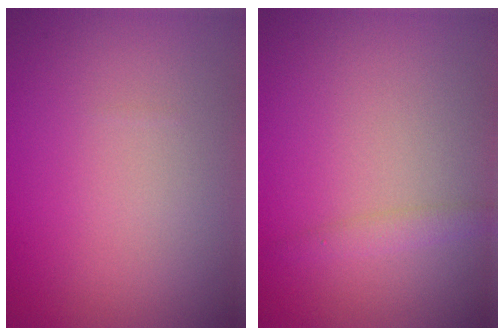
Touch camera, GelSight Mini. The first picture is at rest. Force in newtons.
{"total": 1.2, "press": 1.2, "slide": 0.0}